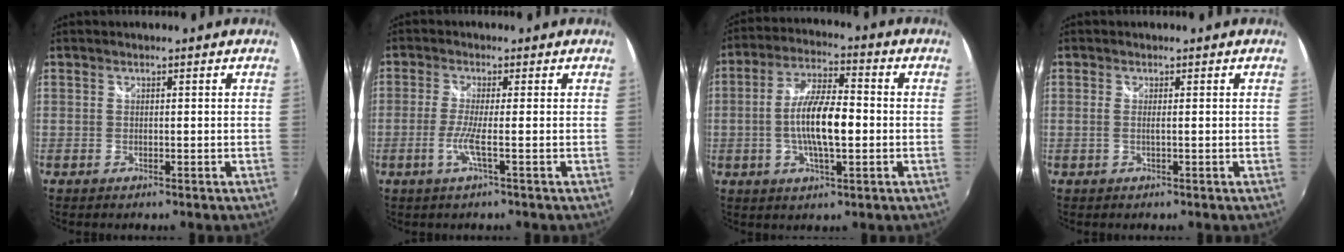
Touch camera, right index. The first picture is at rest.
{"total": 3.8, "force": [-1.3, -0.7, 3.5], "torque": [-0.083, -0.007, -0.030]}
{"total": 11.2, "force": [-1.5, 3.2, 10.6], "torque": [-0.206, 0.004, -0.028]}
{"total": 1.2, "force": [-0.1, -0.1, 1.2], "torque": [-0.024, -0.001, -0.004]}